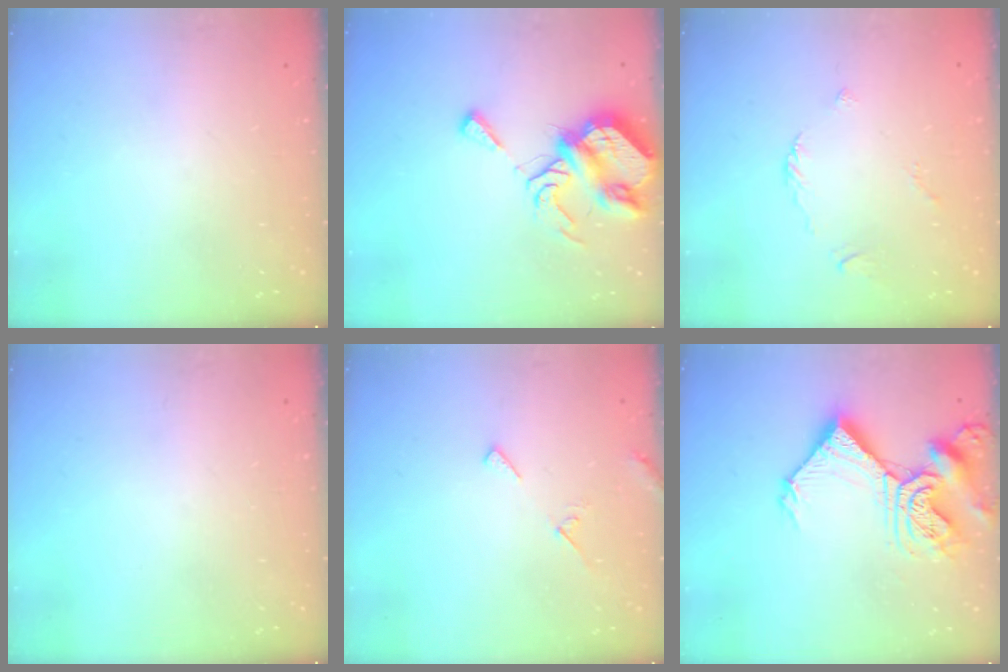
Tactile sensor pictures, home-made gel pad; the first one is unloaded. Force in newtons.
{"total": 9.3, "press": 9.2, "slide": 1.2}
{"total": 2.6, "press": 2.6, "slide": 0.6}
{"total": 0.0}
{"total": 5.3, "press": 5.3, "slide": 0.5}
{"total": 15.0, "press": 14.9, "slide": 1.5}